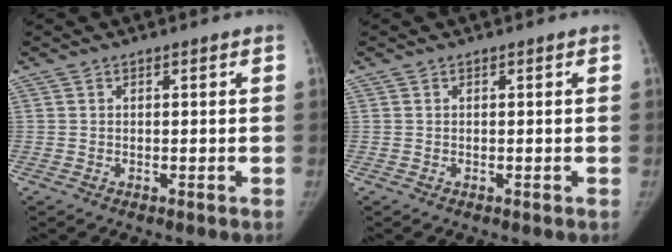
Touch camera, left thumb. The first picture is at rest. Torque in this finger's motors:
{"motor_torque": [0.00, 0.00, 0.02, -0.02, 0.00]}